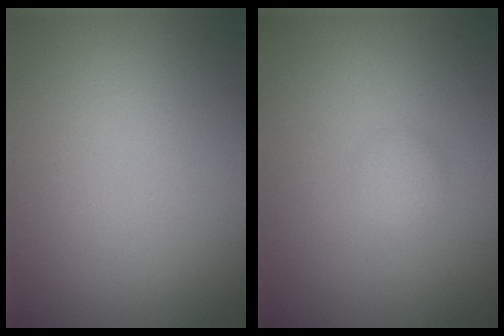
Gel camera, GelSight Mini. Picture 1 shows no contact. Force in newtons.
{"total": 1.0, "press": 1.0, "slide": 0.1}